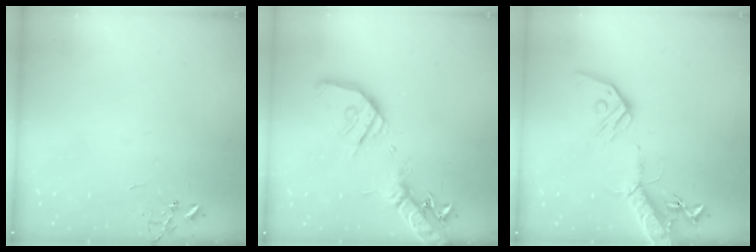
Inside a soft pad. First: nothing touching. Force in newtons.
{"total": 20.7, "press": 20.4, "slide": 3.6}
{"total": 16.0, "press": 15.7, "slide": 3.0}